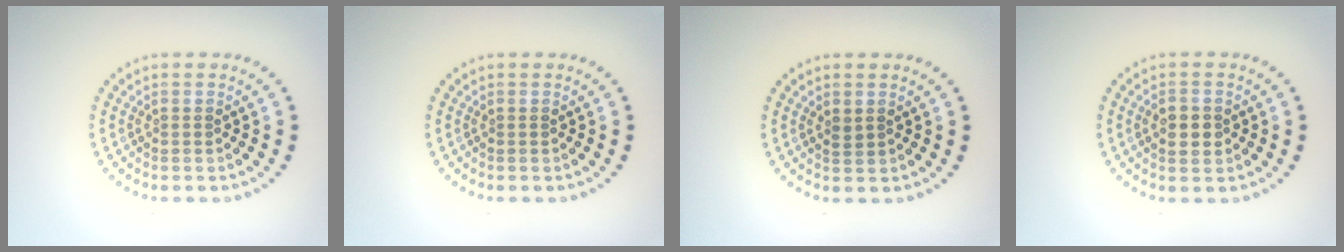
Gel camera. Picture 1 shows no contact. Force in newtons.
{"total": 0.0}
{"total": 0.8, "press": 0.8, "slide": 0.3}
{"total": 2.6, "press": 2.6, "slide": 0.1}